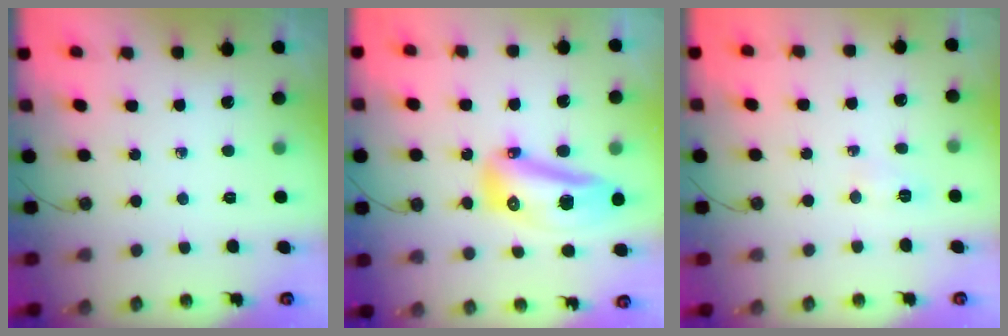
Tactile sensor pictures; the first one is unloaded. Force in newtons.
{"total": 15.4, "press": 15.3, "slide": 1.9}
{"total": 16.5, "press": 4.4, "slide": 15.9}